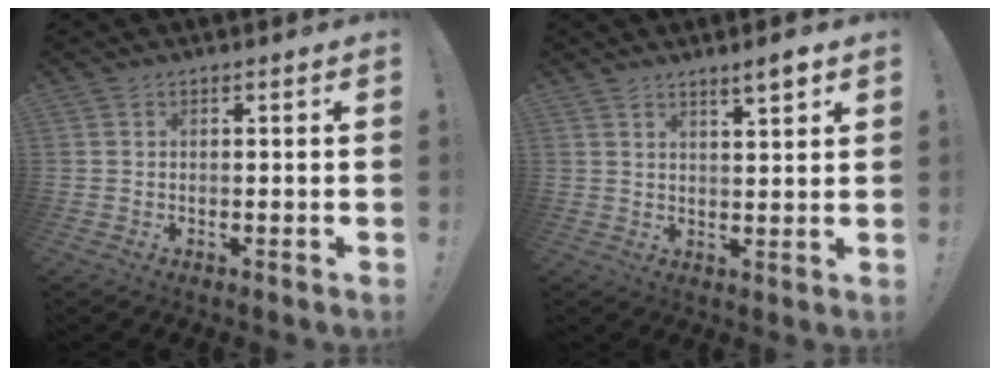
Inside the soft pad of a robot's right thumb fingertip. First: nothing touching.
{"total": 4.7, "force": [3.5, 0.9, 3.1], "torque": [-0.039, -0.023, 0.055]}